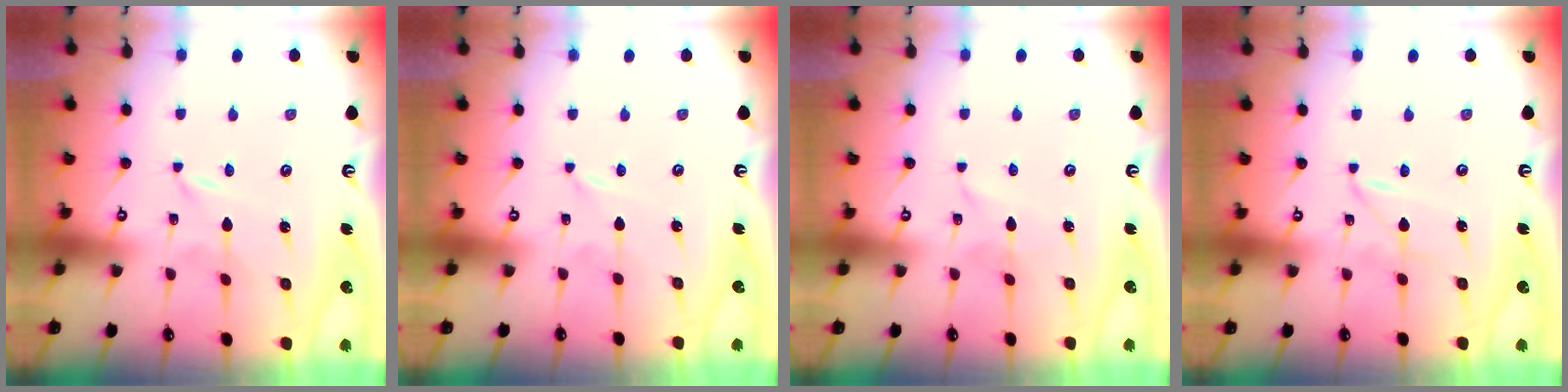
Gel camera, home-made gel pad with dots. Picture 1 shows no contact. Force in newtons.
{"total": 0.0}
{"total": 1.8, "press": 1.8, "slide": 0.2}
{"total": 1.3, "press": 1.3, "slide": 0.1}